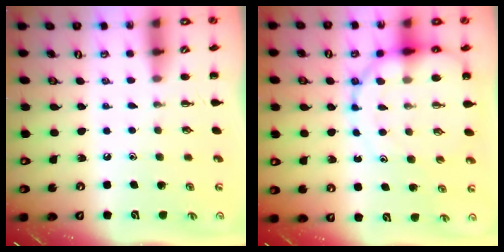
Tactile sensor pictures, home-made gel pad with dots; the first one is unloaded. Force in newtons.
{"total": 13.8, "press": 13.5, "slide": 3.0}